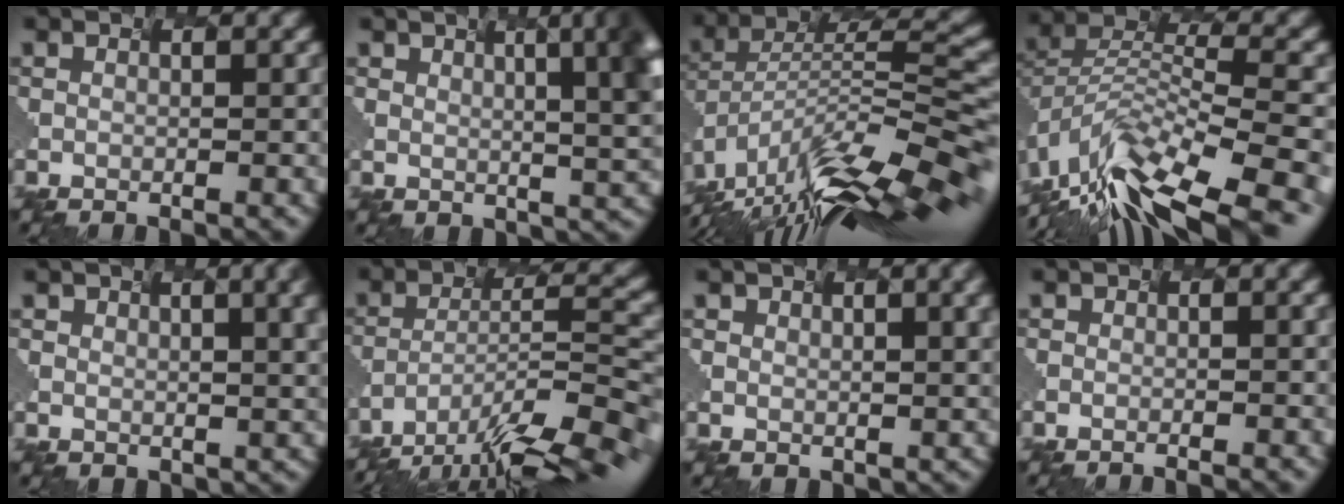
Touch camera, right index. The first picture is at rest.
{"total": 7.7, "force": [3.1, 3.1, 6.3], "torque": [-0.059, 0.023, 0.046]}
{"total": 12.7, "force": [-8.5, 3.2, 8.9], "torque": [-0.177, 0.022, -0.137]}
{"total": 12.0, "force": [-9.3, 2.8, 7.1], "torque": [-0.160, 0.013, -0.147]}
{"total": 7.8, "force": [3.9, 4.0, 5.5], "torque": [-0.066, 0.032, 0.050]}
{"total": 12.2, "force": [-10.1, 1.8, 6.6], "torque": [-0.122, 0.007, -0.153]}
{"total": 4.0, "force": [2.3, 1.8, 2.7], "torque": [-0.045, 0.009, 0.041]}
{"total": 1.6, "force": [-0.5, 0.6, 1.4], "torque": [0.004, 0.001, -0.011]}